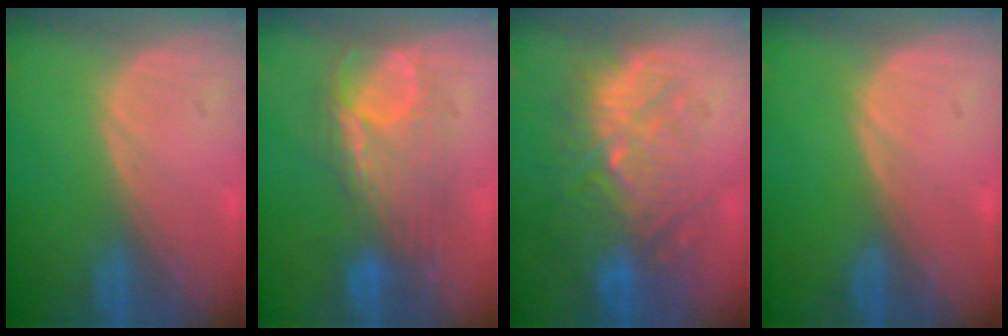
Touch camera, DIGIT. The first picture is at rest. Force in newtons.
{"total": 8.1, "press": 8.0, "slide": 0.7}
{"total": 11.0, "press": 9.8, "slide": 5.0}
{"total": 0.0}